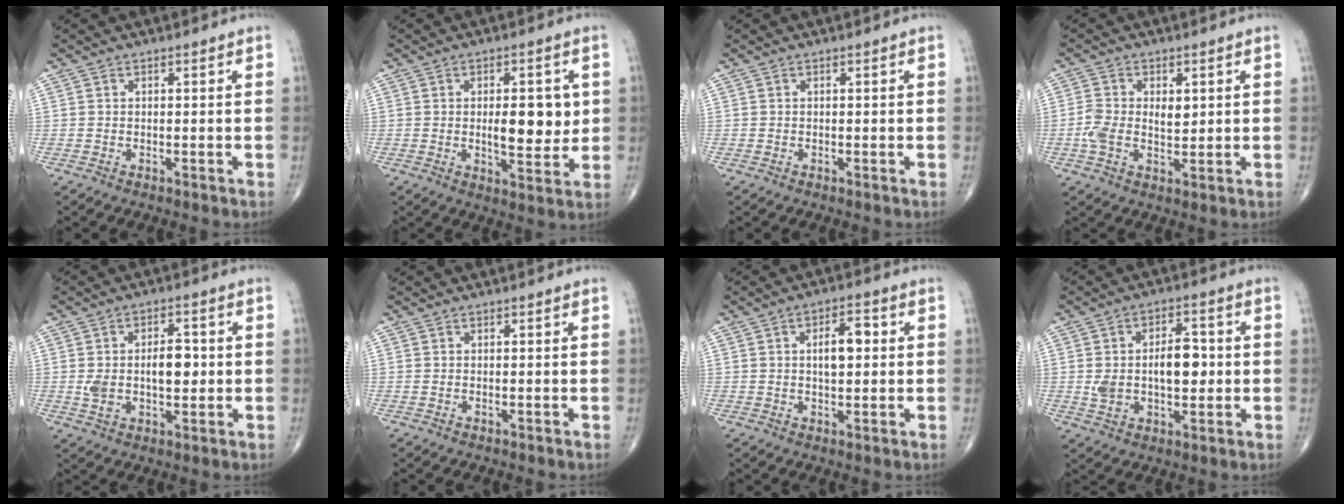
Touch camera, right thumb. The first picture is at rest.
{"total": 9.6, "force": [0.9, 4.1, 8.6], "torque": [-0.101, -0.013, 0.020]}
{"total": 0.0}
{"total": 6.6, "force": [0.4, 4.0, 5.3], "torque": [-0.092, 0.001, 0.007]}
{"total": 8.8, "force": [0.2, 4.9, 7.3], "torque": [-0.115, 0.012, 0.008]}
{"total": 0.0}
{"total": 6.1, "force": [0.8, 2.9, 5.3], "torque": [-0.077, 0.009, 0.009]}
{"total": 10.7, "force": [0.2, 6.1, 8.8], "torque": [-0.132, 0.016, 0.009]}